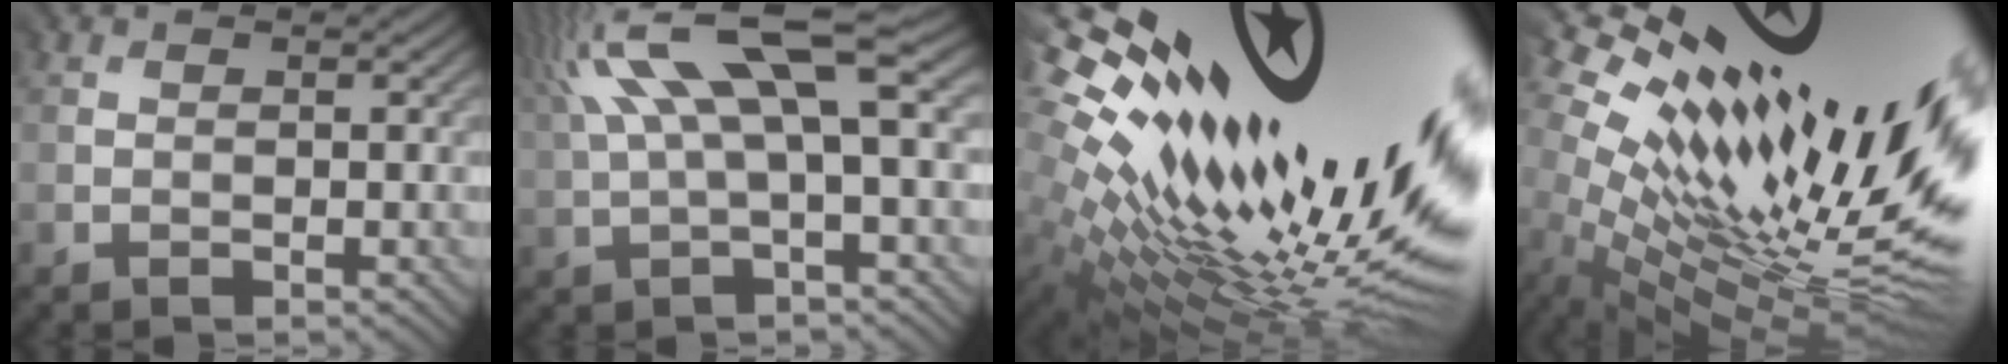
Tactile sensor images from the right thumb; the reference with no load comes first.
{"total": 11.6, "force": [4.1, 3.1, 10.3], "torque": [-0.221, 0.019, 0.080]}
{"total": 20.3, "force": [6.1, 8.0, 17.6], "torque": [-0.291, -0.018, 0.138]}
{"total": 18.2, "force": [6.0, 6.8, 15.8], "torque": [-0.263, -0.016, 0.116]}